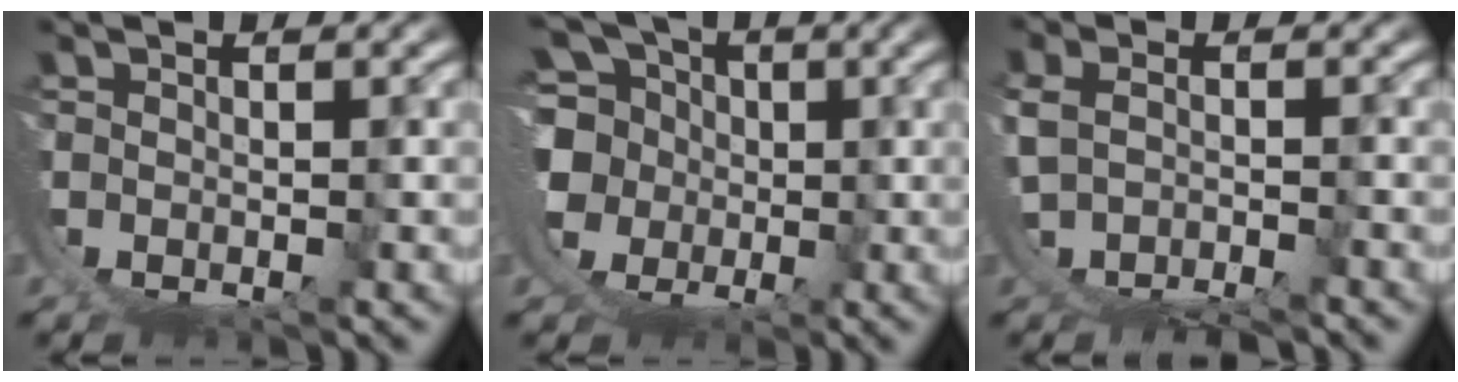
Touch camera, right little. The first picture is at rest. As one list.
[{"total": 12.3, "force": [0.1, 10.7, 5.9], "torque": [-0.129, -0.042, -0.002]}, {"total": 3.3, "force": [-2.9, 0.8, 1.3], "torque": [-0.029, -0.021, -0.038]}]